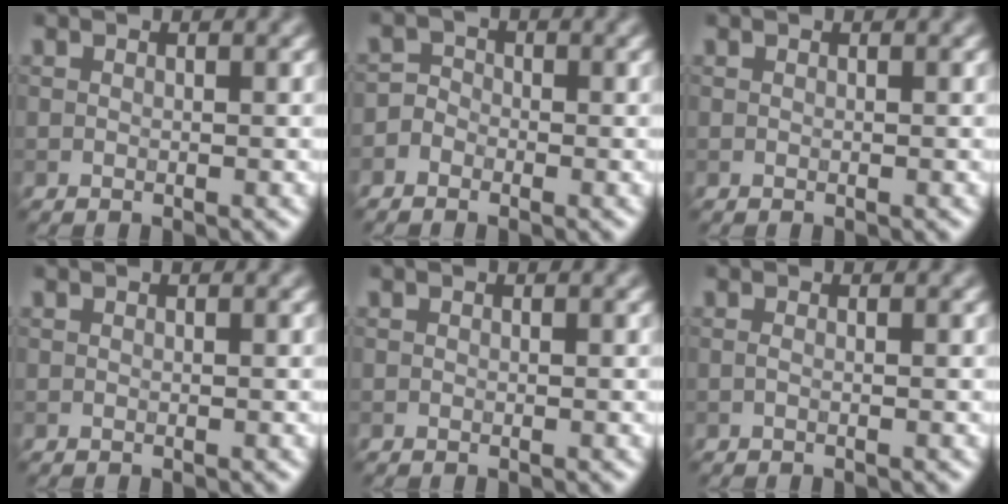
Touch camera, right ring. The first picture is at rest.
{"total": 1.7, "force": [-0.9, 1.4, 0.5], "torque": [0.006, 0.010, -0.024]}
{"total": 0.0}
{"total": 0.0}
{"total": 0.0}
{"total": 0.6, "force": [-0.1, 0.2, 0.5], "torque": [-0.011, -0.003, -0.005]}